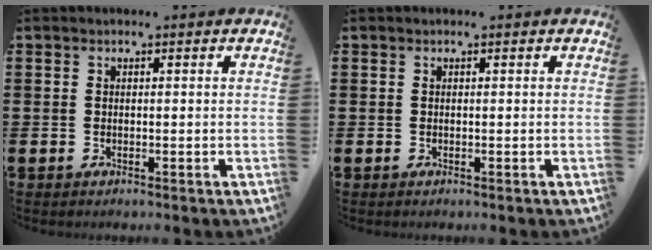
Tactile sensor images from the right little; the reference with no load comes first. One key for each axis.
{"total": 0.0}